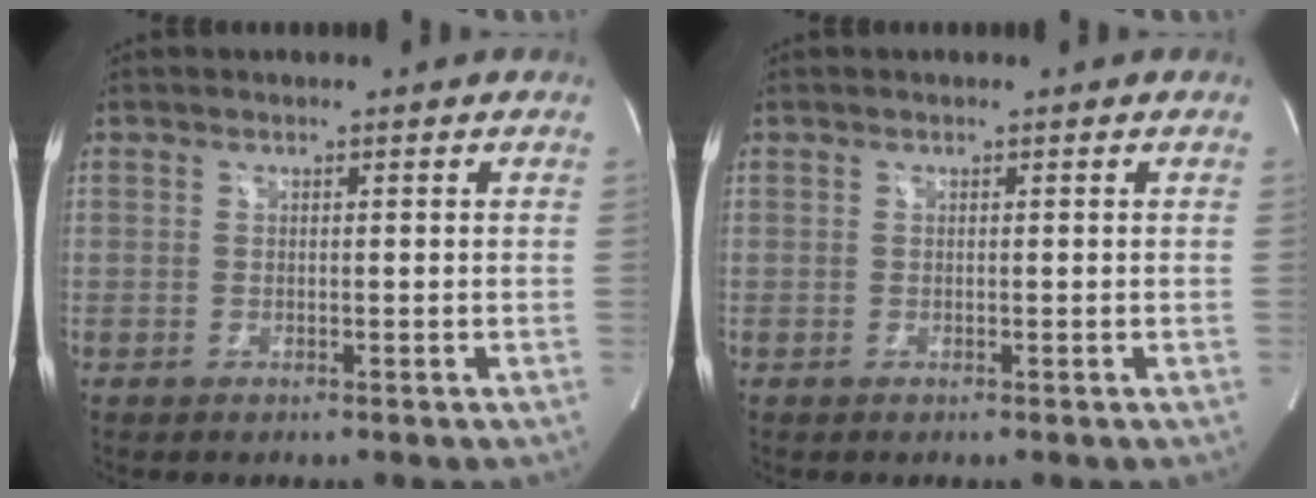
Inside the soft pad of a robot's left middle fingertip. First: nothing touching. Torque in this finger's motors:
{"motor_torque": [-0.04, 0.02, 0.05, 0.01]}